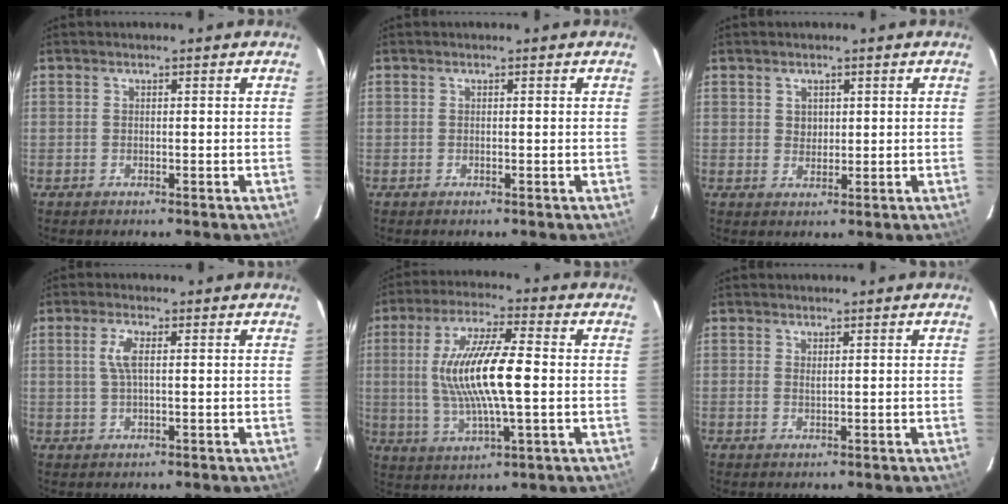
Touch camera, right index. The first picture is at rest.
{"total": 0.0}
{"total": 2.2, "force": [0.9, 1.9, 0.7], "torque": [-0.005, 0.004, 0.017]}
{"total": 3.4, "force": [0.5, 0.9, 3.3], "torque": [-0.069, 0.004, 0.010]}
{"total": 14.8, "force": [0.2, 3.2, 14.4], "torque": [-0.279, 0.002, 0.006]}
{"total": 0.5, "force": [0.3, 0.2, 0.4], "torque": [-0.009, 0.001, 0.006]}